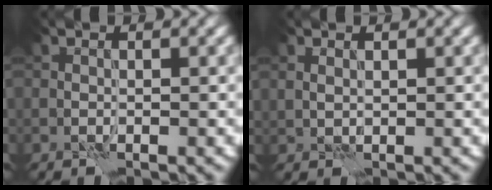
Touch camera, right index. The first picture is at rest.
{"total": 0.7, "force": [0.6, 0.3, 0.0], "torque": [-0.003, -0.001, 0.015]}